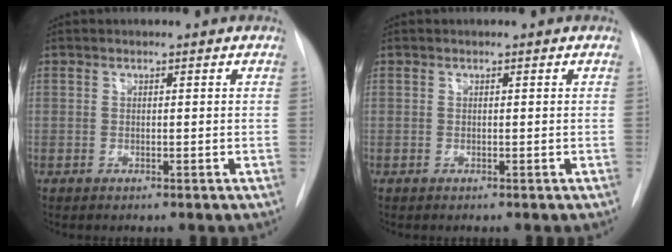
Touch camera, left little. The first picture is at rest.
{"total": 0.0}